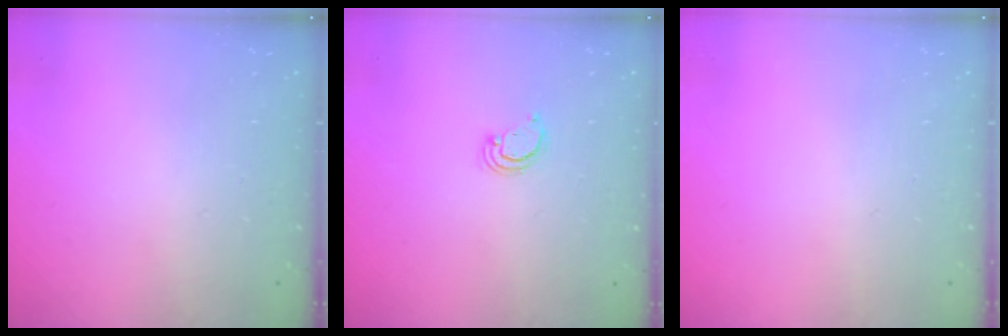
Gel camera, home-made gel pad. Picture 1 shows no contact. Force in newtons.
{"total": 2.6, "press": 2.6, "slide": 0.2}
{"total": 0.0}